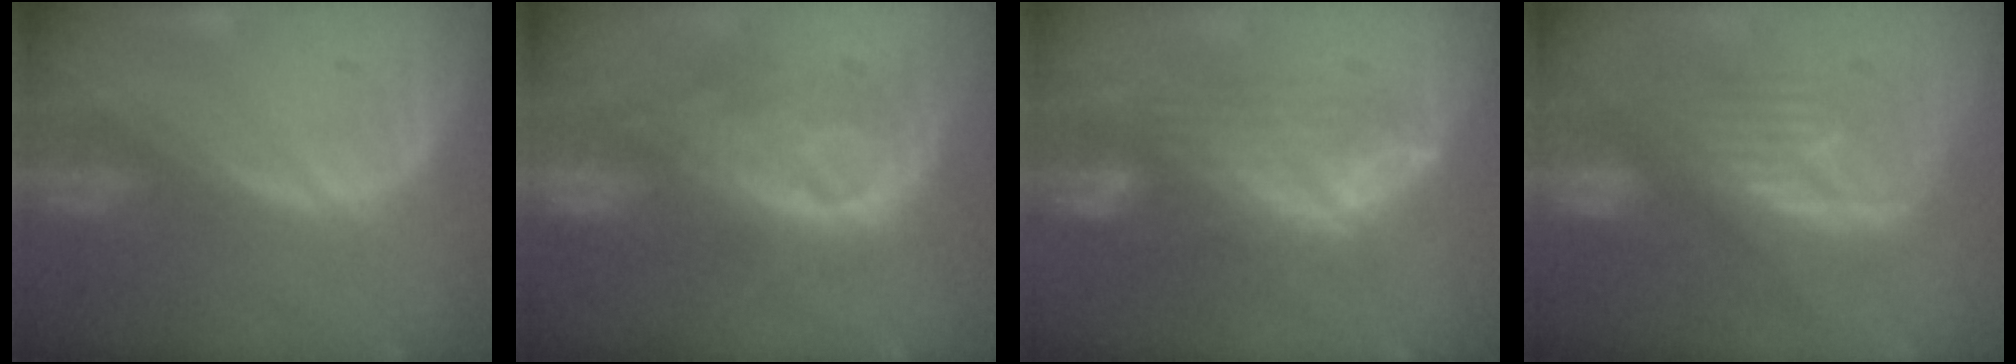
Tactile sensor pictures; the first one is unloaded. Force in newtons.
{"total": 9.1, "press": 9.1, "slide": 0.3}
{"total": 7.7, "press": 7.4, "slide": 2.2}
{"total": 8.3, "press": 8.2, "slide": 1.3}